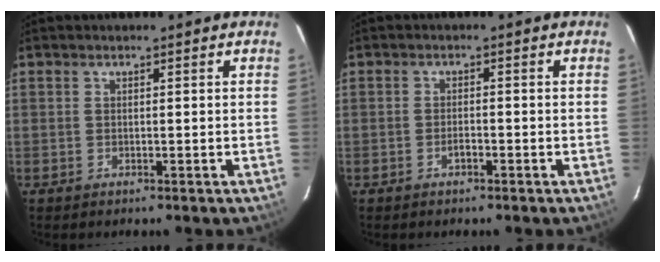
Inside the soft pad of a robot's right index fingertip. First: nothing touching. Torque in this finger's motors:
{"motor_torque": [-0.03, 0.03, 0.14, 0.00]}